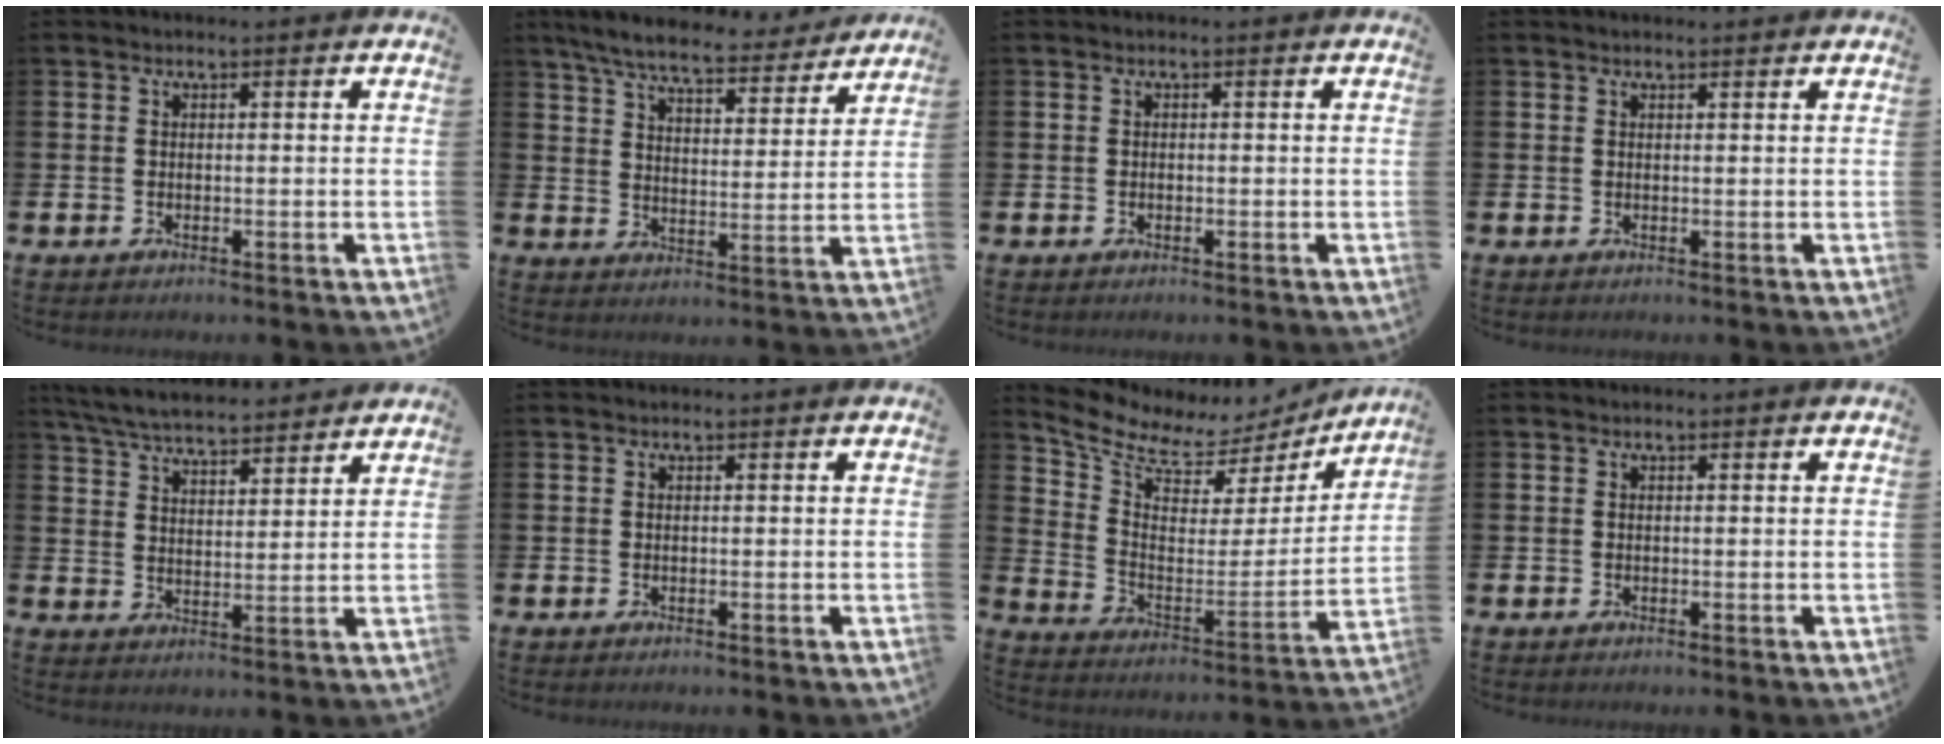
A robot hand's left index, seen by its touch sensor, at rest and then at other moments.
{"total": 7.4, "force": [6.8, 1.2, 2.8], "torque": [-0.076, -0.038, 0.115]}
{"total": 0.0}
{"total": 0.8, "force": [0.7, 0.0, 0.2], "torque": [0.008, -0.004, 0.011]}
{"total": 6.4, "force": [6.2, 0.8, 1.4], "torque": [-0.051, -0.032, 0.111]}
{"total": 0.0}
{"total": 8.4, "force": [7.3, 3.6, 2.0], "torque": [-0.083, -0.052, 0.125]}
{"total": 0.0}